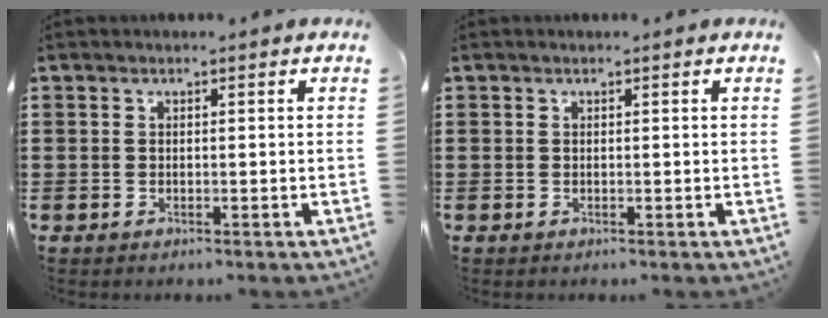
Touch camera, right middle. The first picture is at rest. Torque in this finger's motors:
{"motor_torque": [0.02, -0.01, -0.01, 0.01]}